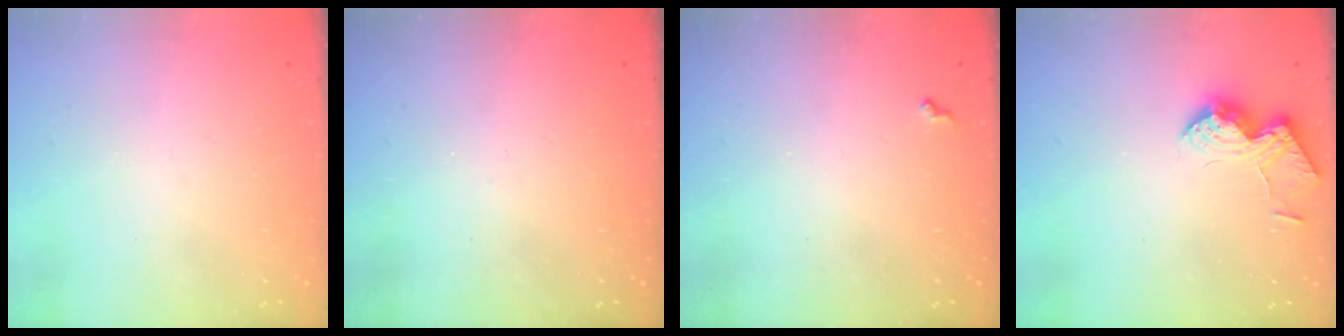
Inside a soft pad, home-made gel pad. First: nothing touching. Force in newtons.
{"total": 4.4, "press": 4.4, "slide": 0.6}
{"total": 3.6, "press": 3.6, "slide": 0.4}
{"total": 12.5, "press": 12.5, "slide": 0.7}